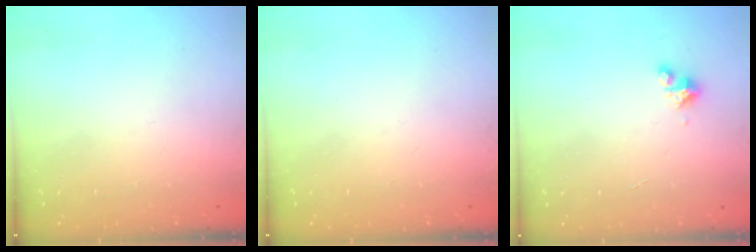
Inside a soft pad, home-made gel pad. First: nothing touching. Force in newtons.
{"total": 0.0}
{"total": 2.0, "press": 2.0, "slide": 0.3}